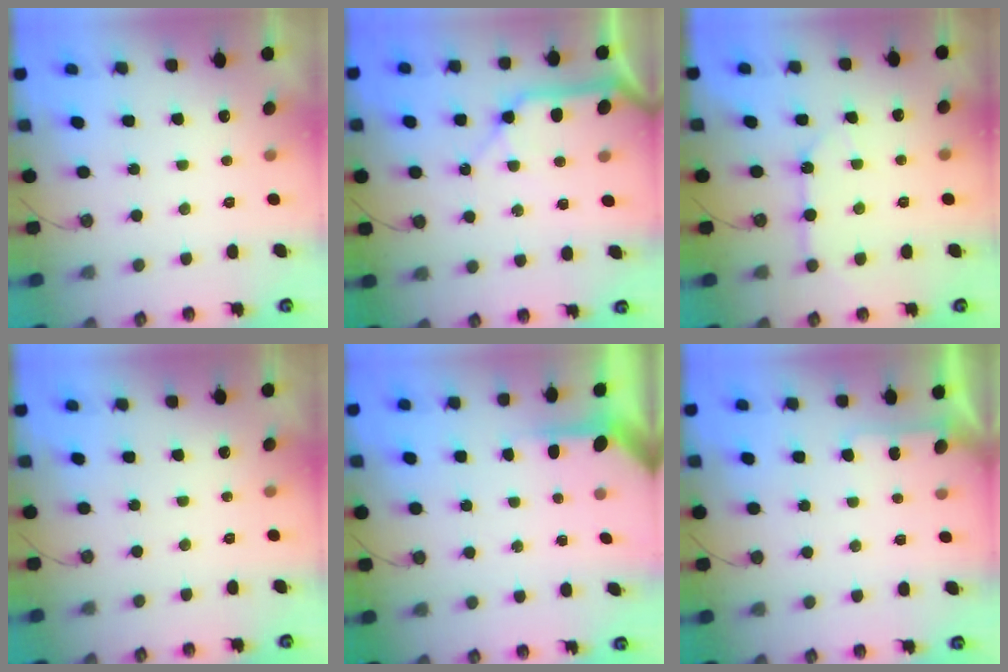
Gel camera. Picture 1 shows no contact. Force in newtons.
{"total": 13.2, "press": 13.1, "slide": 1.6}
{"total": 8.1, "press": 8.0, "slide": 0.9}
{"total": 0.0}
{"total": 3.7, "press": 3.7, "slide": 0.3}
{"total": 4.9, "press": 4.9, "slide": 0.4}